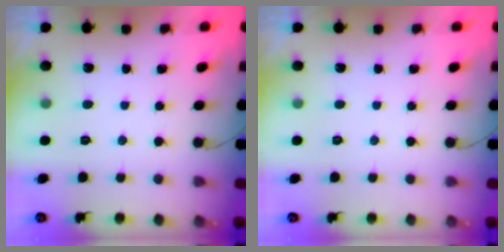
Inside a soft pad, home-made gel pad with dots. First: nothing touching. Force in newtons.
{"total": 0.0}